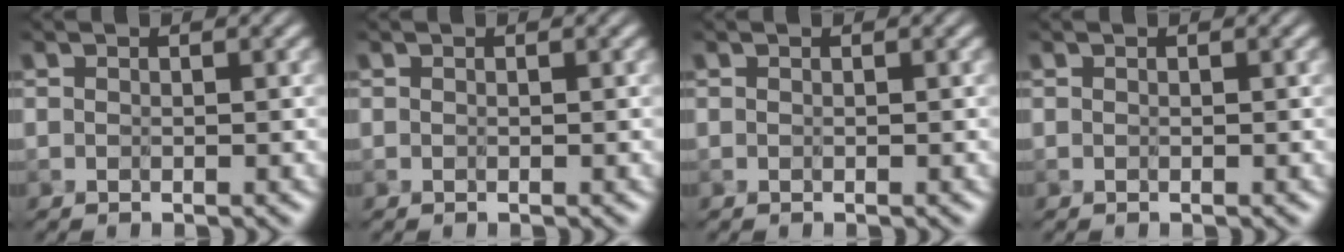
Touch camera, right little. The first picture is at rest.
{"total": 0.0}
{"total": 0.0}
{"total": 0.0}